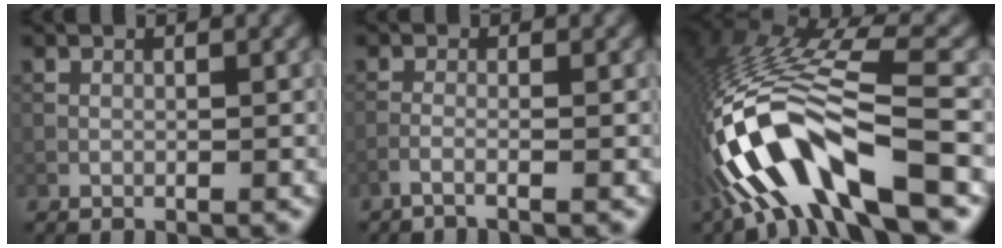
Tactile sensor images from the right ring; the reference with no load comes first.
{"total": 1.4, "force": [-1.0, 0.3, 1.0], "torque": [-0.010, 0.000, -0.031]}
{"total": 12.6, "force": [-5.8, 3.6, 10.6], "torque": [-0.219, 0.007, -0.098]}